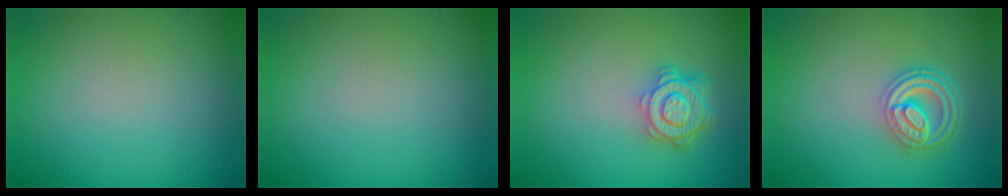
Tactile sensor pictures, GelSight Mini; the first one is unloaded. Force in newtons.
{"total": 0.0}
{"total": 4.6, "press": 3.6, "slide": 2.9}
{"total": 4.7, "press": 3.5, "slide": 3.1}